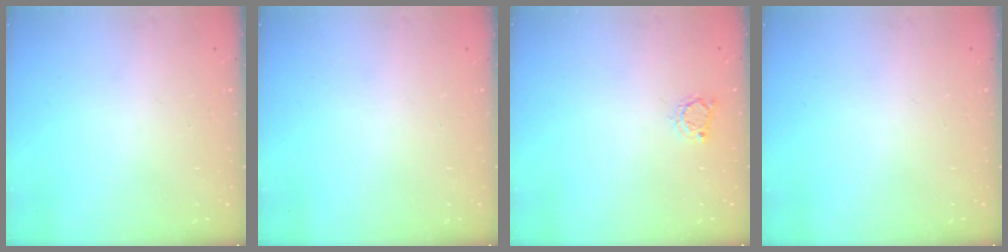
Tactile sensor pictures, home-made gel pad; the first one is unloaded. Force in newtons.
{"total": 0.0}
{"total": 2.9, "press": 2.8, "slide": 0.4}
{"total": 0.0}